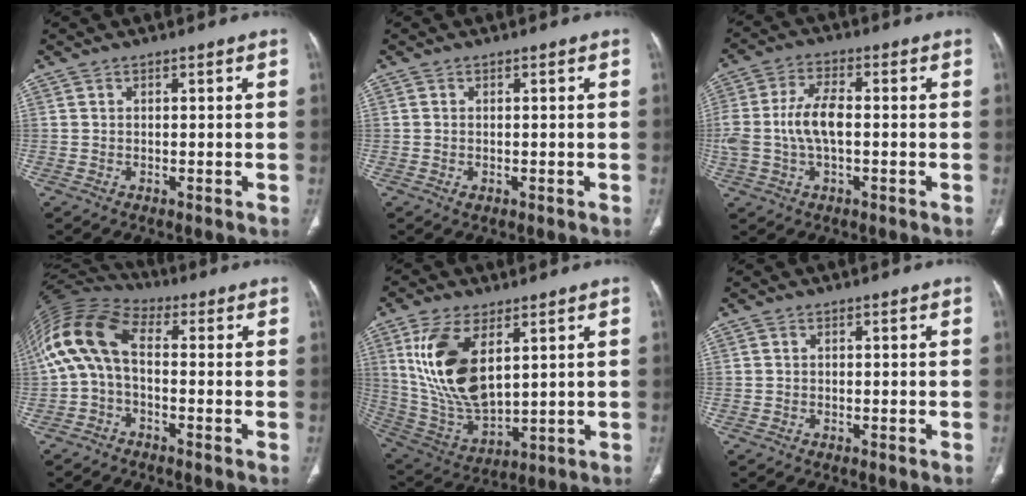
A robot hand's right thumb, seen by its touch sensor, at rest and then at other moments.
{"total": 0.8, "force": [-0.2, 0.6, 0.5], "torque": [-0.009, -0.001, -0.001]}
{"total": 8.5, "force": [-0.6, 4.2, 7.4], "torque": [-0.164, 0.020, -0.012]}
{"total": 12.5, "force": [-0.2, 7.1, 10.3], "torque": [-0.213, 0.038, -0.020]}
{"total": 16.9, "force": [5.5, 8.4, 13.5], "torque": [-0.263, -0.026, 0.122]}
{"total": 0.0}